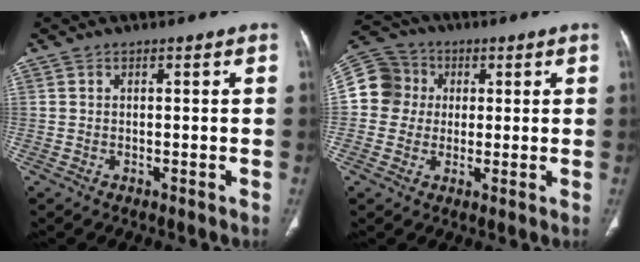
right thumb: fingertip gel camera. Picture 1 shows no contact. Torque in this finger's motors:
{"motor_torque": [0.78, 1.50, 0.38, -0.56, 0.00]}